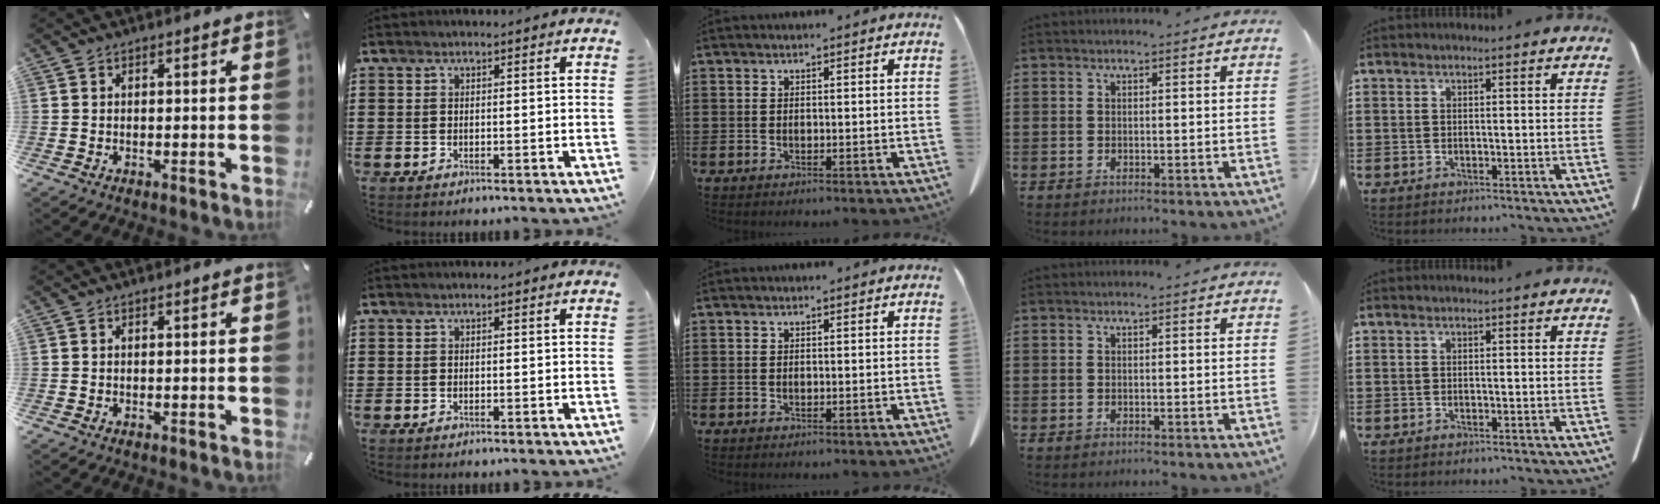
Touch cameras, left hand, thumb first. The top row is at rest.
{}